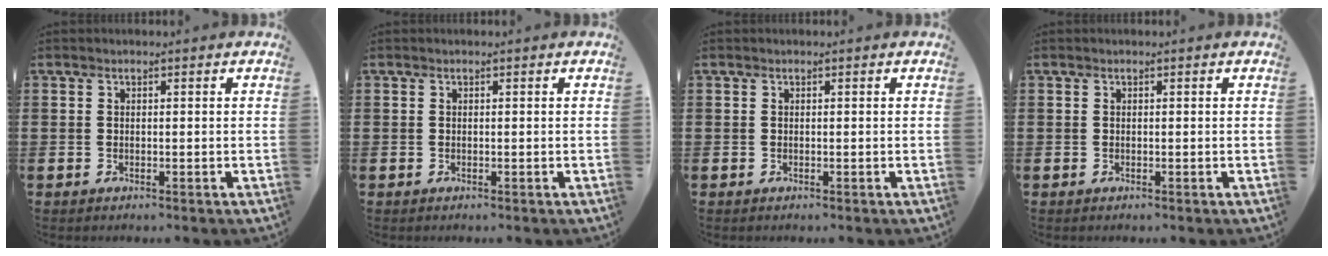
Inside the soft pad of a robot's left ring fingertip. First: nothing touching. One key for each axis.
{"total": 0.0}
{"total": 0.0}
{"total": 0.0}